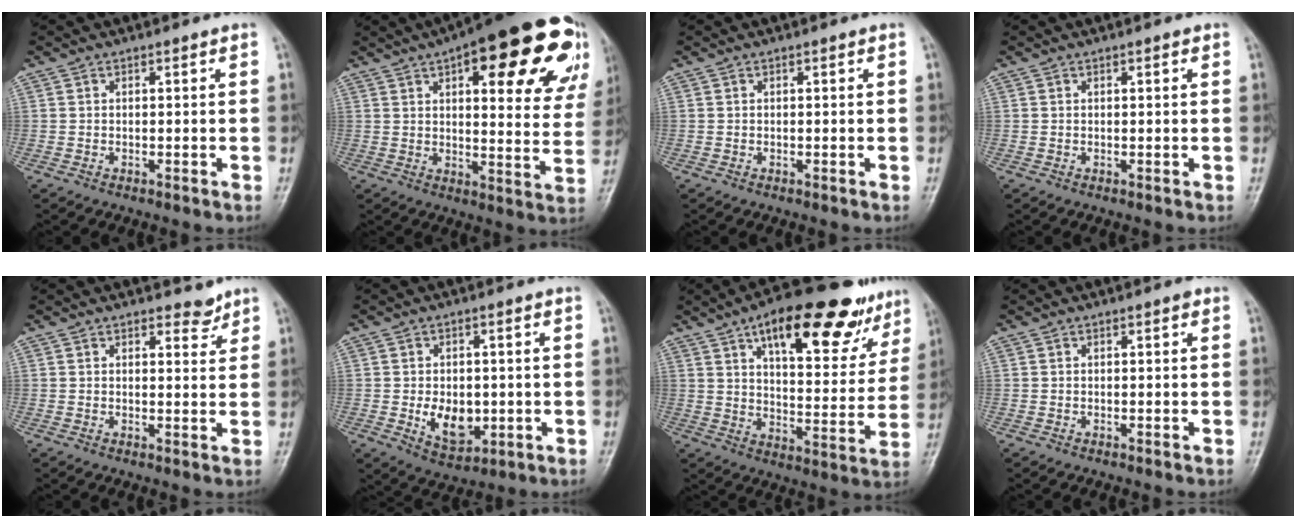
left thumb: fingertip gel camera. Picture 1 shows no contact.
{"total": 27.5, "force": [13.1, 9.7, 22.1], "torque": [-0.247, -0.008, 0.169]}
{"total": 0.0}
{"total": 0.7, "force": [0.3, 0.4, 0.5], "torque": [-0.002, 0.000, 0.003]}
{"total": 3.0, "force": [2.4, 1.5, 0.7], "torque": [0.012, -0.016, 0.032]}
{"total": 8.3, "force": [-1.2, 5.8, 5.9], "torque": [-0.065, -0.008, -0.007]}
{"total": 23.2, "force": [13.9, 9.3, 16.1], "torque": [-0.179, -0.029, 0.204]}
{"total": 0.7, "force": [0.2, 0.4, 0.5], "torque": [0.001, 0.002, 0.000]}